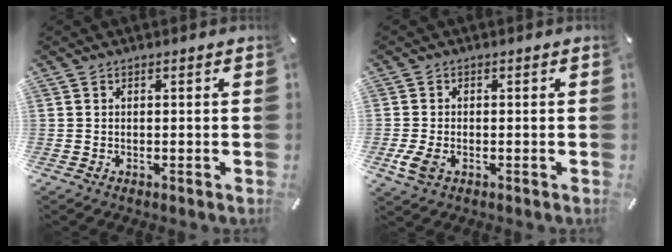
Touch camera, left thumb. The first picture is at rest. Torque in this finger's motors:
{"motor_torque": [0.32, -0.03, 0.02, -0.03, 0.03]}